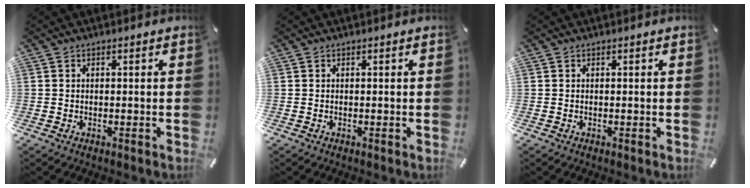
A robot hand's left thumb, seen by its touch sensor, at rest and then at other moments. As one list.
[{"total": 0.0}, {"total": 0.0}]